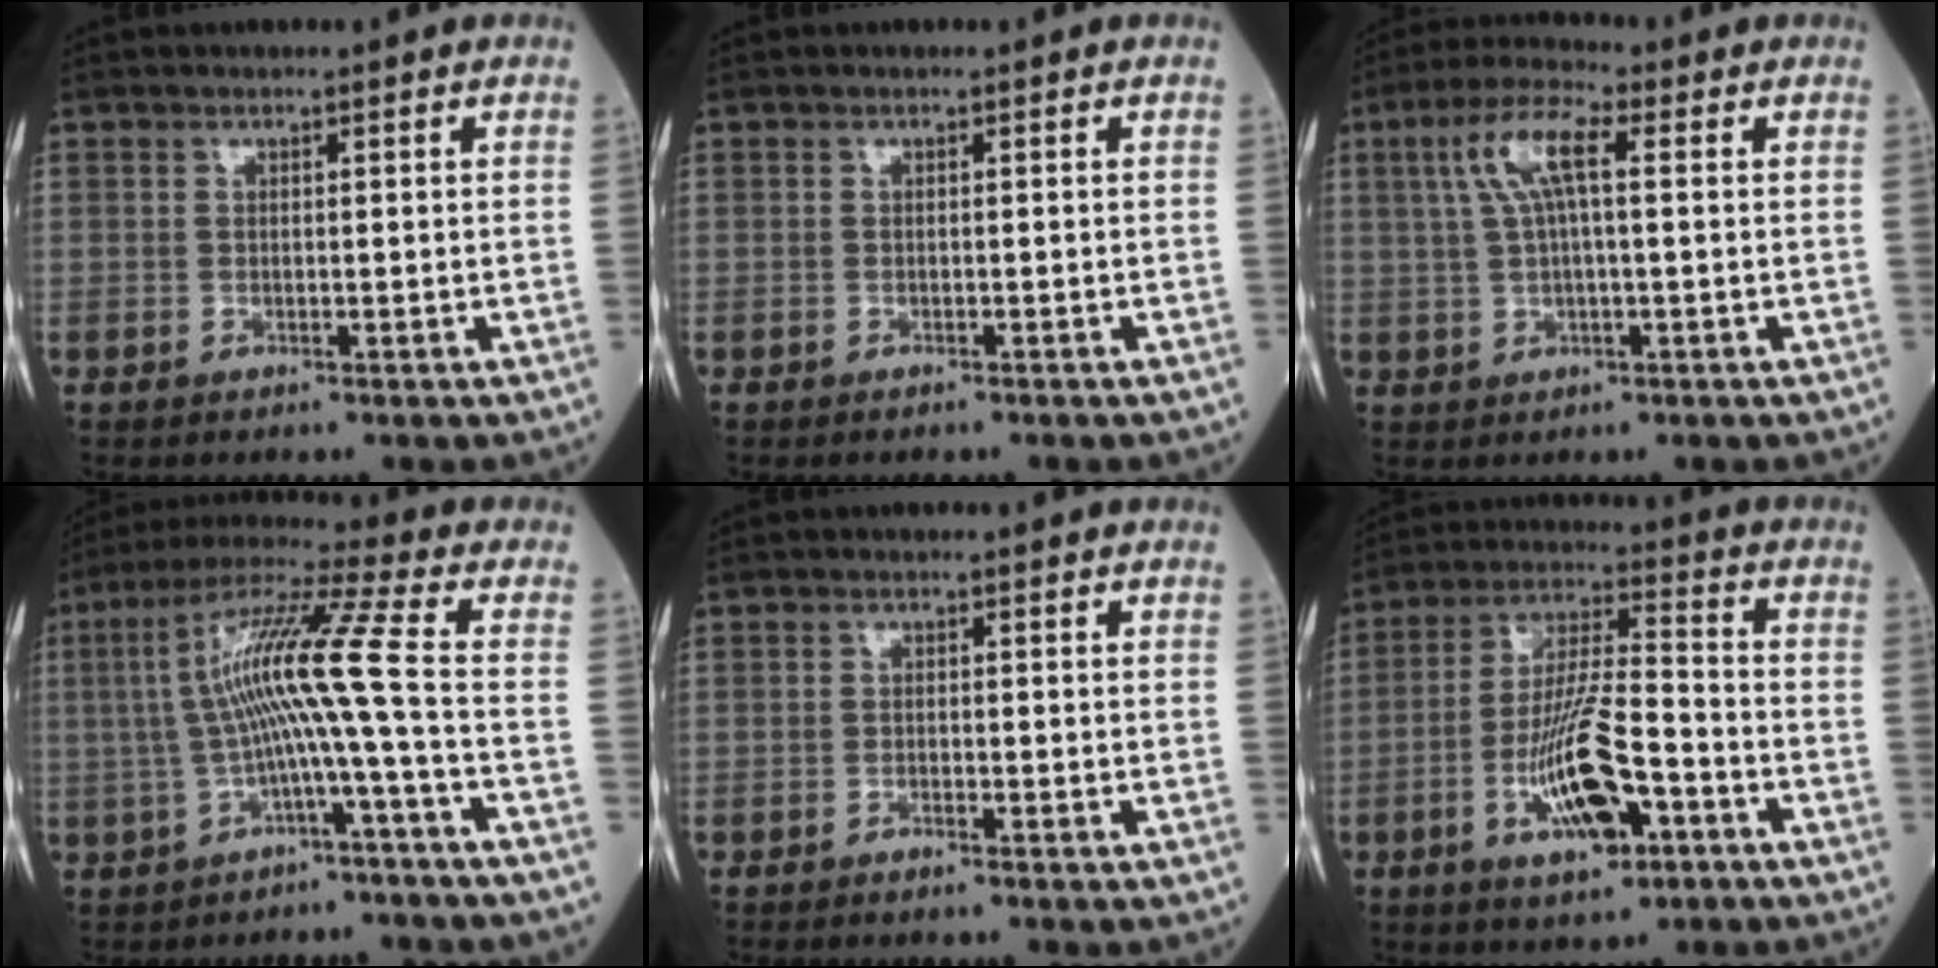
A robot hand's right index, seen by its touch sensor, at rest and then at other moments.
{"total": 0.6, "force": [-0.6, 0.1, 0.2], "torque": [-0.005, 0.000, -0.010]}
{"total": 7.3, "force": [1.9, 1.5, 6.8], "torque": [-0.146, 0.024, 0.037]}
{"total": 11.1, "force": [-1.2, -1.8, 10.9], "torque": [-0.207, 0.035, -0.024]}
{"total": 1.1, "force": [-1.0, -0.1, 0.5], "torque": [-0.011, 0.002, -0.015]}
{"total": 12.5, "force": [-4.9, 3.0, 11.1], "torque": [-0.214, -0.001, -0.085]}